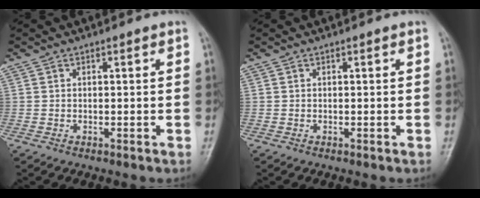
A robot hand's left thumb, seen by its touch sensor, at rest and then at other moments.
{"total": 0.0}